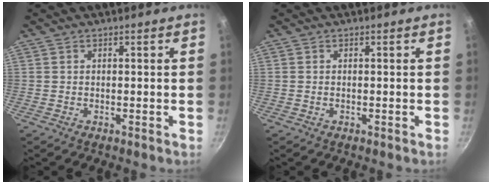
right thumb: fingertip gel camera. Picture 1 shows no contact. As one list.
[{"total": 0.0}]